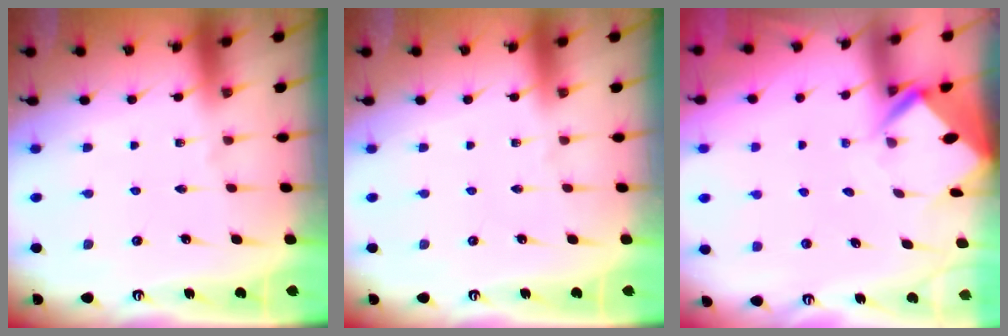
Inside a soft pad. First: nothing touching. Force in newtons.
{"total": 0.0}
{"total": 5.0, "press": 4.9, "slide": 0.3}